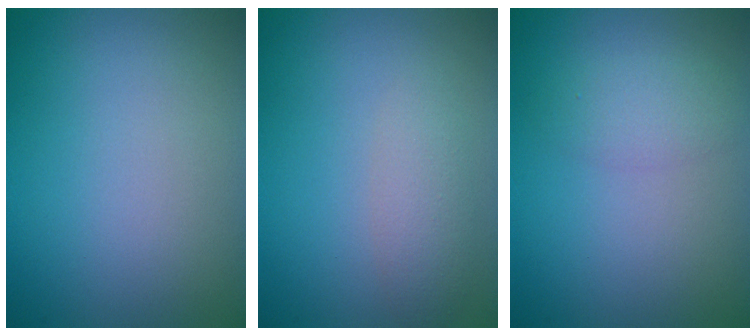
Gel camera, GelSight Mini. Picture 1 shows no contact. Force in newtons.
{"total": 1.9, "press": 1.9, "slide": 0.0}
{"total": 1.7, "press": 1.7, "slide": 0.1}